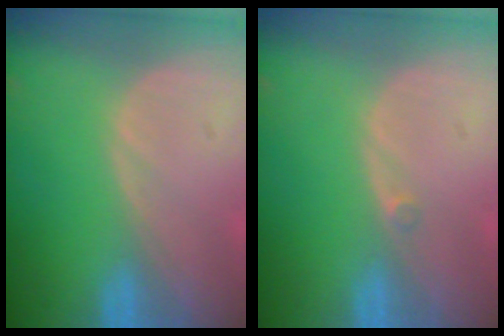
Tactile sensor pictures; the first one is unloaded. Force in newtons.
{"total": 0.7, "press": 0.6, "slide": 0.3}